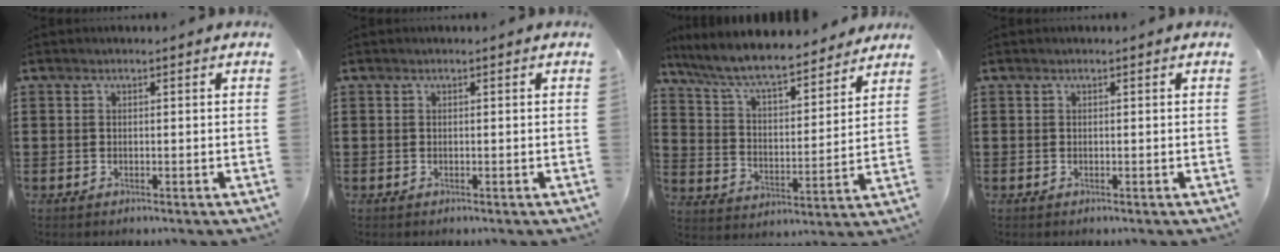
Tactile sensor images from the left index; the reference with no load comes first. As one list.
[{"total": 0.0}, {"total": 8.6, "force": [7.8, 1.1, 3.6], "torque": [-0.101, -0.043, 0.132]}, {"total": 0.0}]